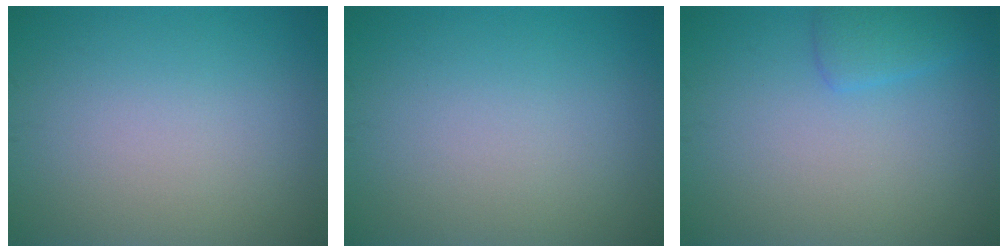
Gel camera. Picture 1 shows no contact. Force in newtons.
{"total": 0.0}
{"total": 1.8, "press": 1.8, "slide": 0.2}